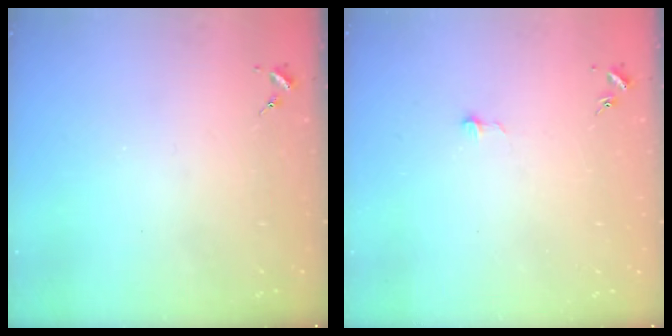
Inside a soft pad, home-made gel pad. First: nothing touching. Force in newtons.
{"total": 2.6, "press": 2.6, "slide": 0.2}